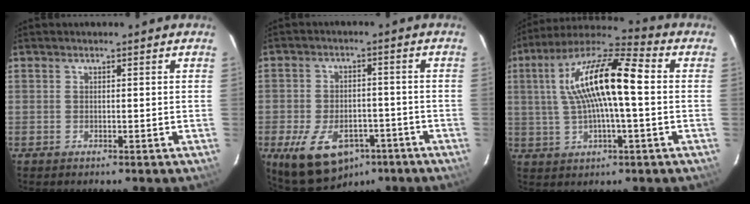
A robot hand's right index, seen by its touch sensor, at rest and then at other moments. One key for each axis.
{"total": 13.8, "fx": -7.7, "fy": 8.5, "fz": 7.8, "tx": -0.171, "ty": -0.009, "tz": -0.109}
{"total": 16.2, "fx": 1.9, "fy": 3.5, "fz": 15.7, "tx": -0.293, "ty": 0.025, "tz": 0.026}